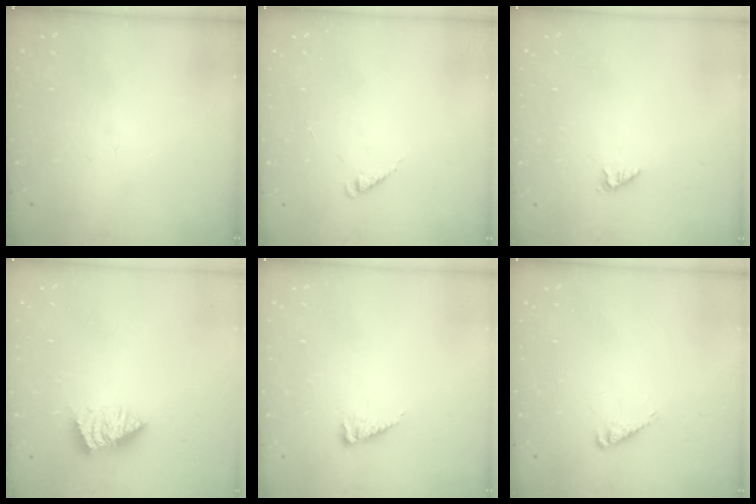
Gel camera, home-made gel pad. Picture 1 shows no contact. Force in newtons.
{"total": 1.9, "press": 1.9, "slide": 0.4}
{"total": 1.0, "press": 1.0, "slide": 0.2}
{"total": 2.1, "press": 2.1, "slide": 0.3}
{"total": 6.1, "press": 6.1, "slide": 0.7}
{"total": 1.7, "press": 1.7, "slide": 0.4}